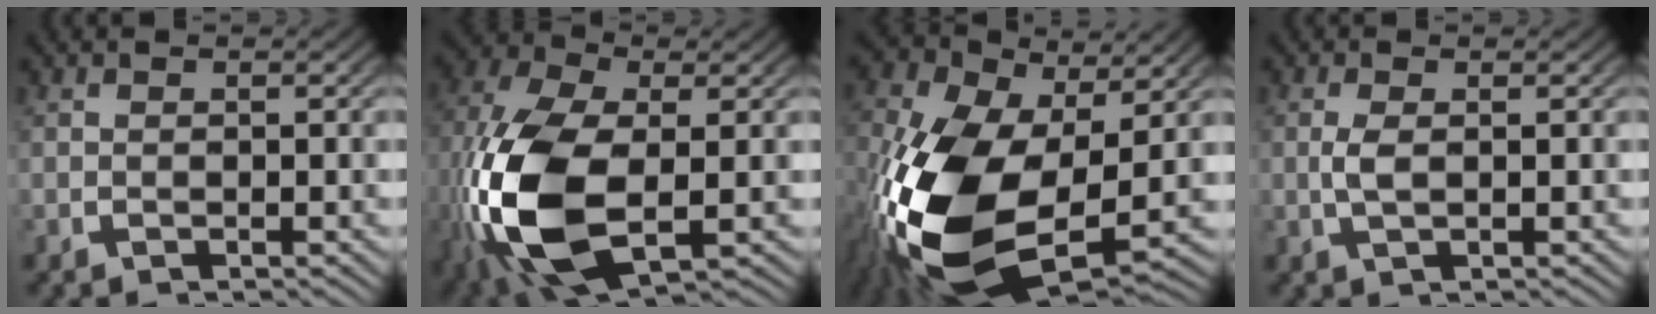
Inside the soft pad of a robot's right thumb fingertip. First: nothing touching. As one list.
[{"total": 15.2, "force": [-2.2, 9.1, 12.1], "torque": [-0.285, -0.065, 0.001]}, {"total": 17.7, "force": [-2.5, 10.4, 14.1], "torque": [-0.313, -0.077, -0.009]}, {"total": 1.6, "force": [0.2, 0.5, 1.5], "torque": [-0.040, -0.006, 0.009]}]